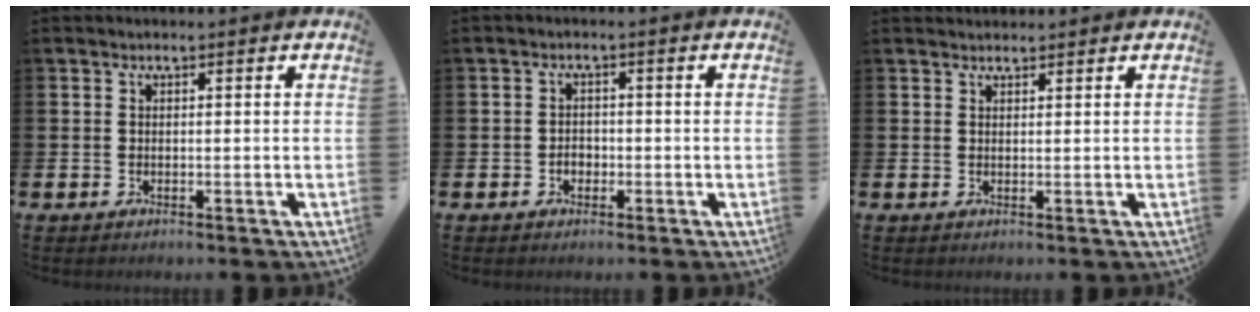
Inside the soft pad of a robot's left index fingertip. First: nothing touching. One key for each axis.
{"total": 1.7, "fx": -0.6, "fy": 1.4, "fz": 0.7, "tx": -0.003, "ty": 0.000, "tz": -0.016}
{"total": 1.4, "fx": 1.3, "fy": 0.4, "fz": 0.0, "tx": 0.010, "ty": -0.003, "tz": 0.022}